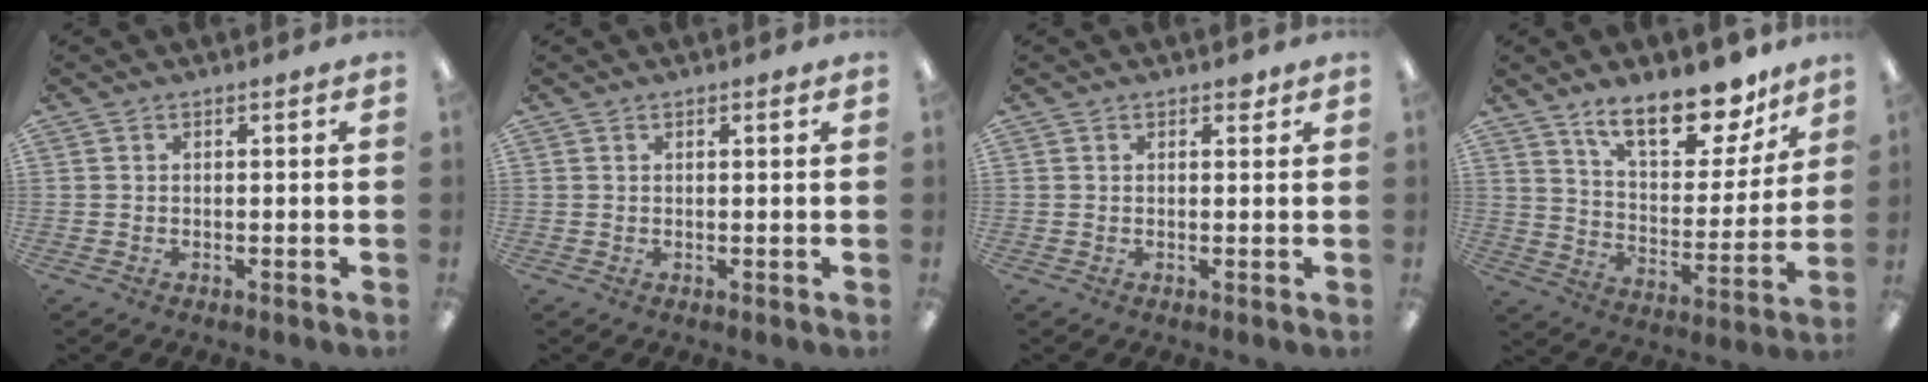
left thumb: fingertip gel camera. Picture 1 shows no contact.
{"total": 0.8, "force": [0.6, 0.2, 0.5], "torque": [-0.011, 0.002, 0.010]}
{"total": 1.8, "force": [1.3, 0.9, 0.9], "torque": [-0.002, -0.003, 0.018]}
{"total": 18.5, "force": [13.9, 7.2, 9.8], "torque": [-0.149, -0.083, 0.237]}